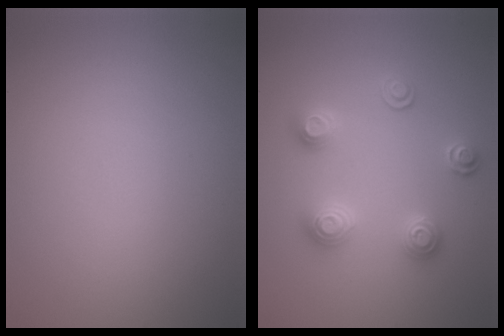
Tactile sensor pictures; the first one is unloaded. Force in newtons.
{"total": 2.9, "press": 2.8, "slide": 0.8}